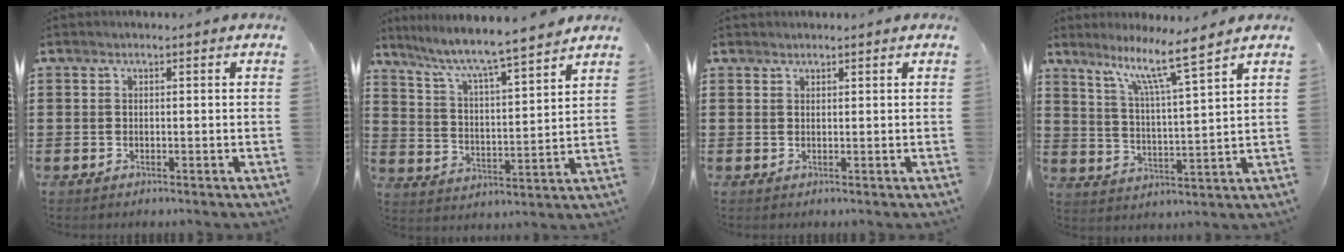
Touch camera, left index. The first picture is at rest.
{"total": 6.3, "force": [5.6, -0.2, 2.8], "torque": [-0.078, -0.041, 0.089]}
{"total": 0.9, "force": [0.9, 0.2, -0.1], "torque": [-0.001, 0.000, 0.018]}
{"total": 8.0, "force": [6.2, -0.5, 5.1], "torque": [-0.110, -0.037, 0.102]}